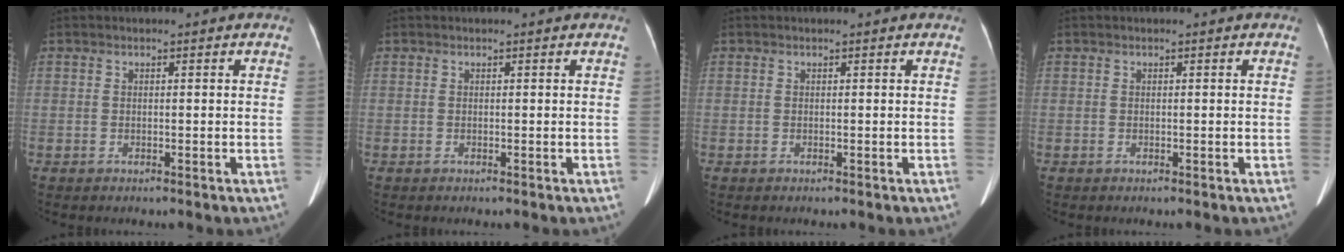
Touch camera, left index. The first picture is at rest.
{"total": 0.0}
{"total": 0.0}
{"total": 0.0}